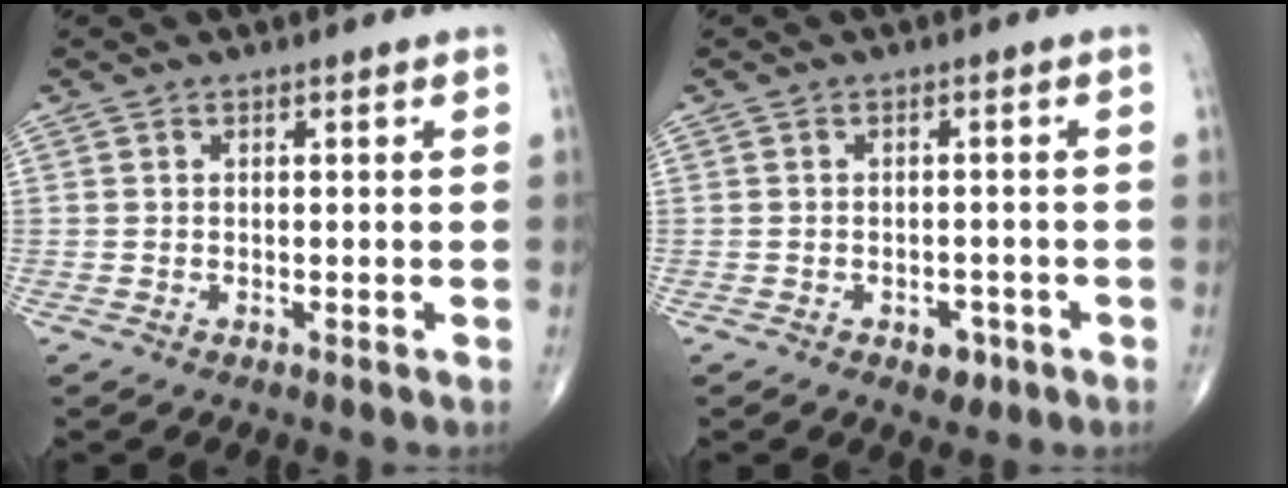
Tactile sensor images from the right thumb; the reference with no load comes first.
{"total": 3.0, "force": [-1.5, 2.0, 1.7], "torque": [-0.008, 0.005, -0.017]}